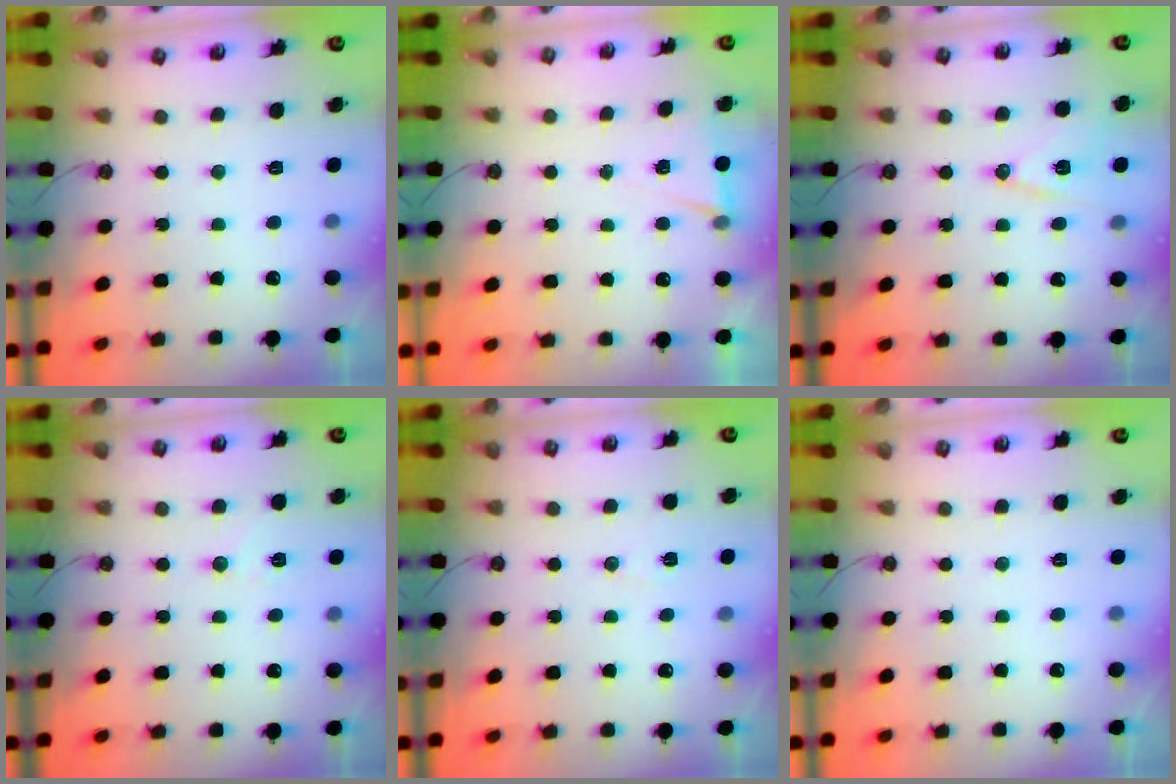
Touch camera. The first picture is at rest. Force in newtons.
{"total": 4.9, "press": 2.0, "slide": 4.4}
{"total": 11.9, "press": 11.4, "slide": 3.3}
{"total": 5.2, "press": 4.9, "slide": 1.6}
{"total": 5.0, "press": 4.2, "slide": 2.7}
{"total": 0.0}